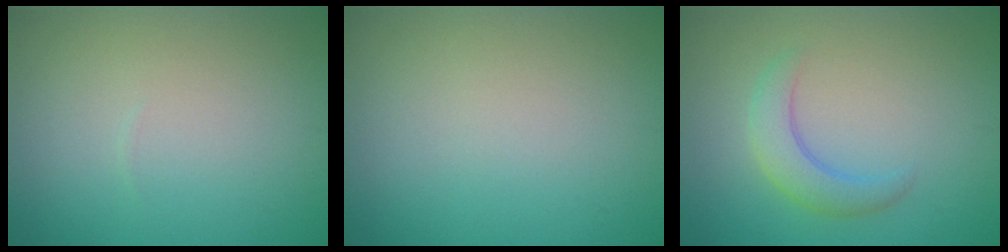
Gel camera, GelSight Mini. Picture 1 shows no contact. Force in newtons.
{"total": 0.0}
{"total": 2.9, "press": 2.9, "slide": 0.1}